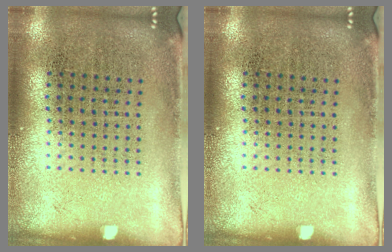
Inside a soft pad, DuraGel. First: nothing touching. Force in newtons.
{"total": 0.0}